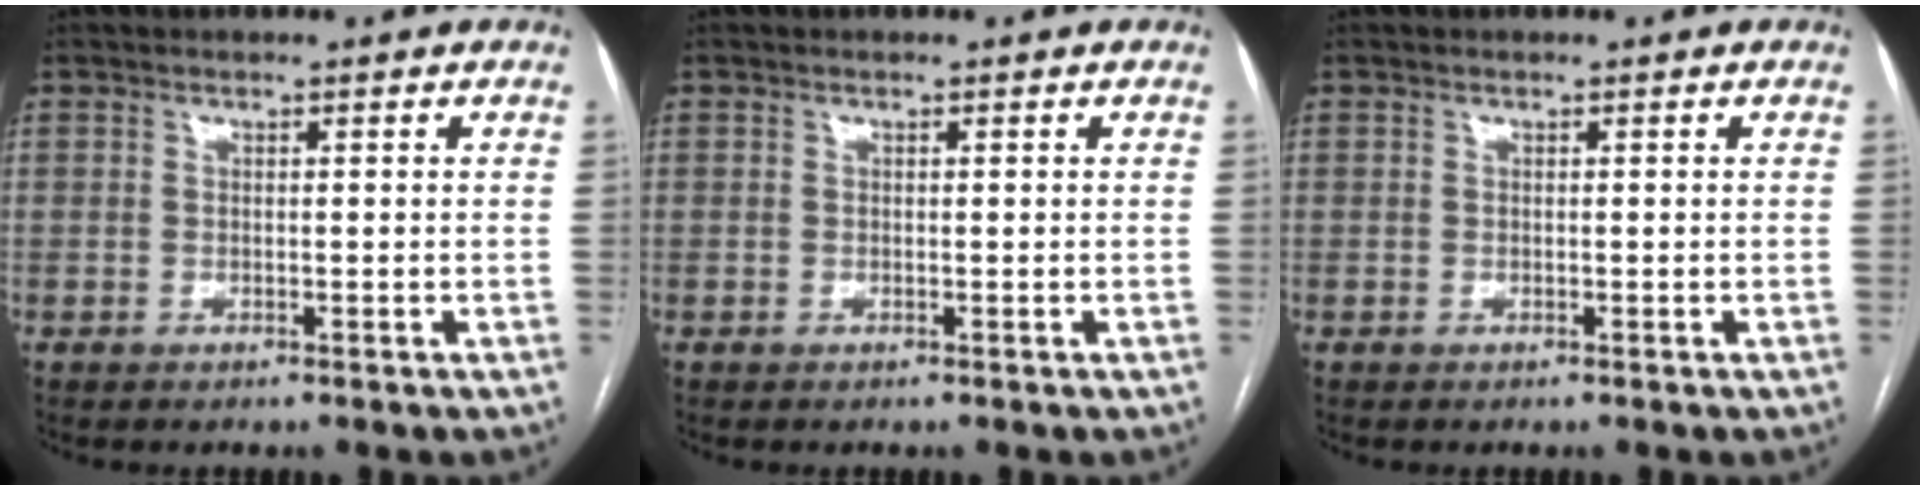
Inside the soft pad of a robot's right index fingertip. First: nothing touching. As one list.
[{"total": 0.0}, {"total": 0.0}]